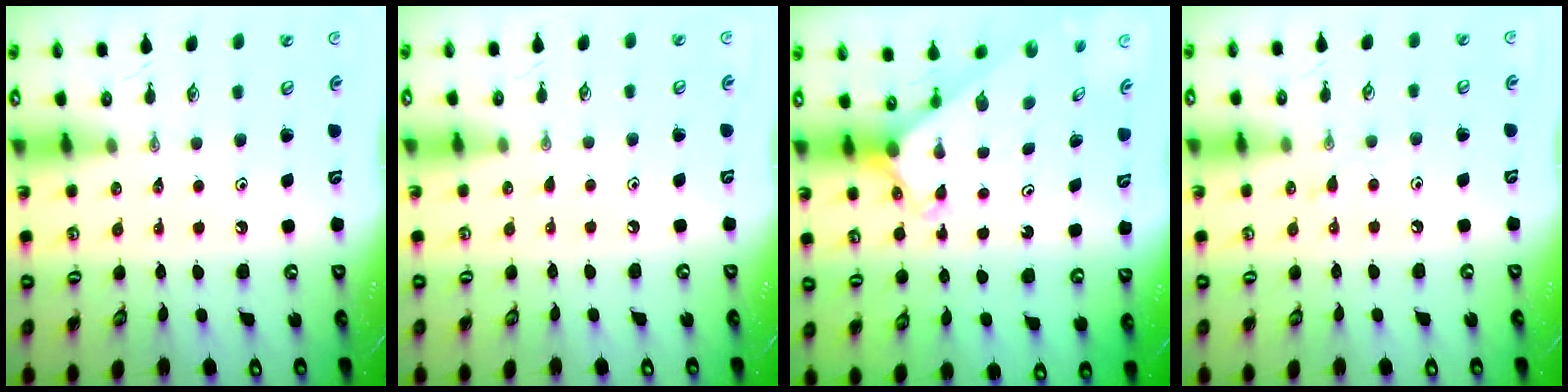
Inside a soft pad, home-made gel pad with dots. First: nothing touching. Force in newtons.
{"total": 2.8, "press": 2.8, "slide": 0.3}
{"total": 2.4, "press": 2.4, "slide": 0.2}
{"total": 6.4, "press": 6.3, "slide": 0.7}